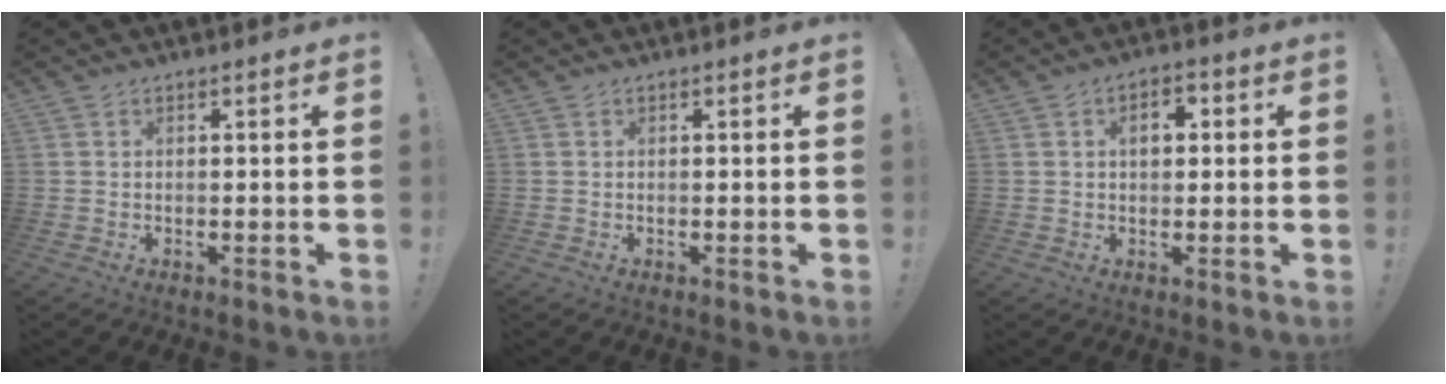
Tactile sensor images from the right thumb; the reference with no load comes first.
{"total": 0.0}
{"total": 4.5, "force": [0.6, 2.9, 3.4], "torque": [-0.041, 0.003, 0.001]}